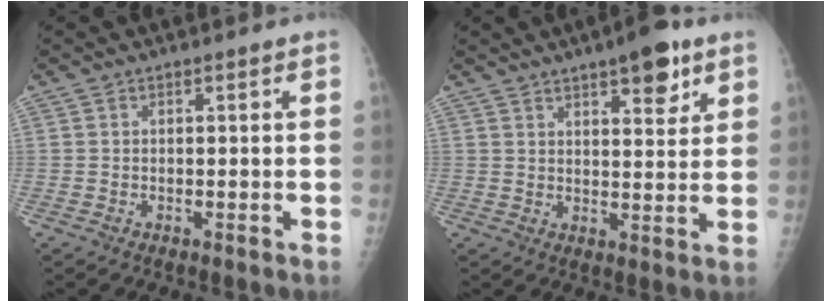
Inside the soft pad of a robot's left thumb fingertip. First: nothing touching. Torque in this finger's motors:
{"motor_torque": [0.12, 0.25, -0.01, -0.18, 0.10]}